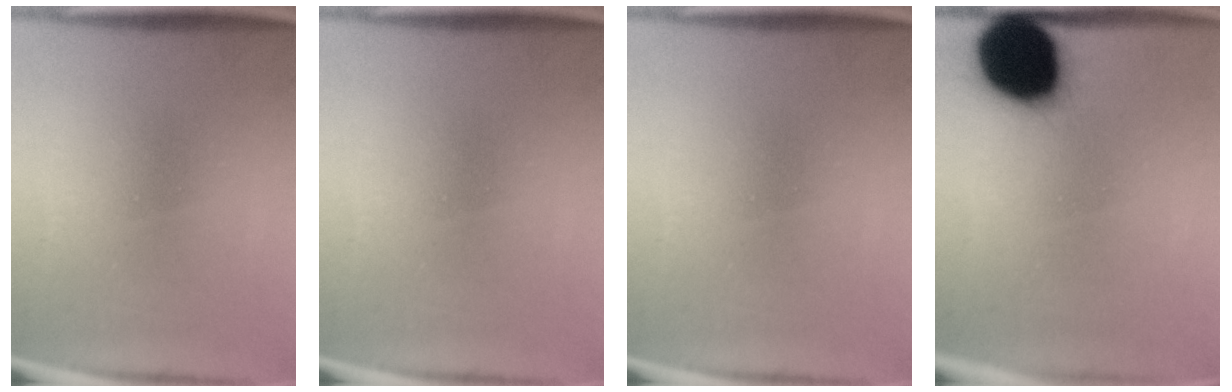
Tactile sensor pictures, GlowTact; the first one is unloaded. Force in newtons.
{"total": 0.0}
{"total": 0.0}
{"total": 20.4}